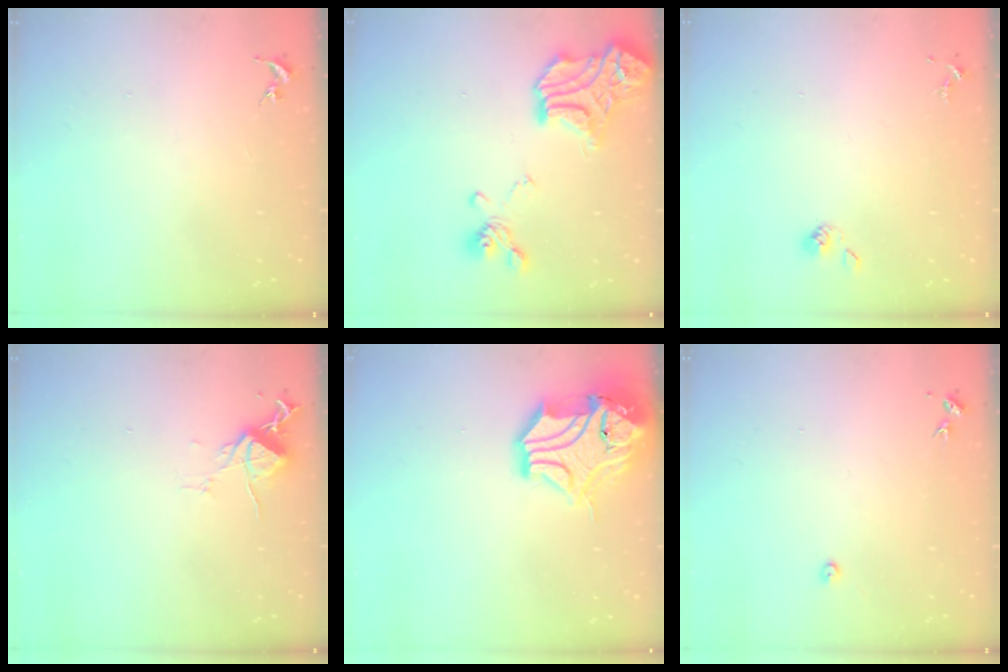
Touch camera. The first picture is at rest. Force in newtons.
{"total": 20.3, "press": 20.2, "slide": 1.7}
{"total": 3.8, "press": 3.5, "slide": 1.3}
{"total": 8.8, "press": 8.7, "slide": 1.2}
{"total": 17.4, "press": 17.2, "slide": 2.4}
{"total": 2.2, "press": 2.2, "slide": 0.3}